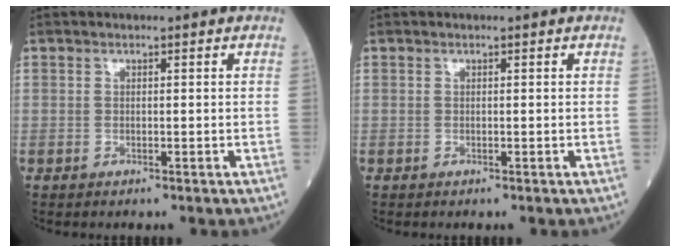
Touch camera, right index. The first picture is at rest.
{"total": 0.0}